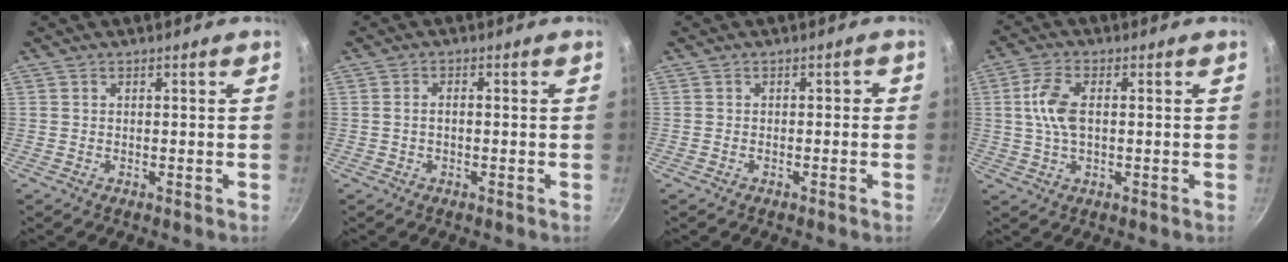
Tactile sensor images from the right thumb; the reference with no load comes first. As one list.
[{"total": 1.6, "force": [-0.3, 0.9, 1.3], "torque": [-0.029, 0.011, -0.007]}, {"total": 1.3, "force": [-0.7, 0.9, 0.6], "torque": [-0.001, 0.014, -0.011]}, {"total": 7.2, "force": [0.6, 3.8, 6.1], "torque": [-0.124, 0.011, 0.008]}]